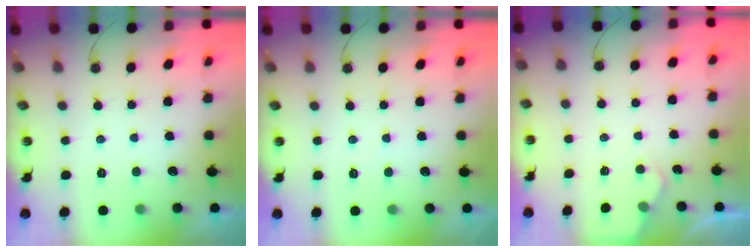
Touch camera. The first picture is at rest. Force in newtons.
{"total": 2.8, "press": 2.7, "slide": 0.4}
{"total": 3.4, "press": 3.4, "slide": 0.4}